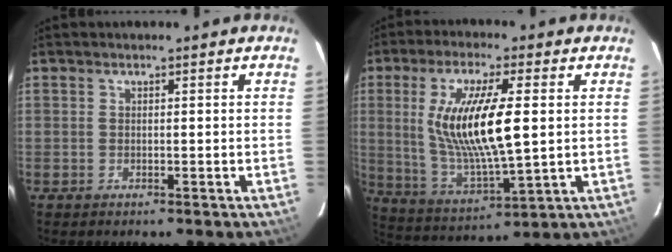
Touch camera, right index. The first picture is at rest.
{"total": 16.2, "force": [2.2, 4.2, 15.5], "torque": [-0.300, -0.009, 0.054]}